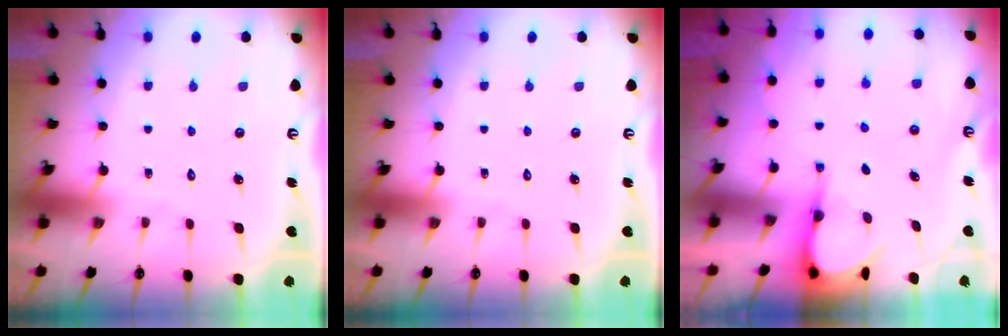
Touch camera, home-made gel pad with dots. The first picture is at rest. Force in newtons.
{"total": 0.0}
{"total": 3.7, "press": 3.7, "slide": 0.2}